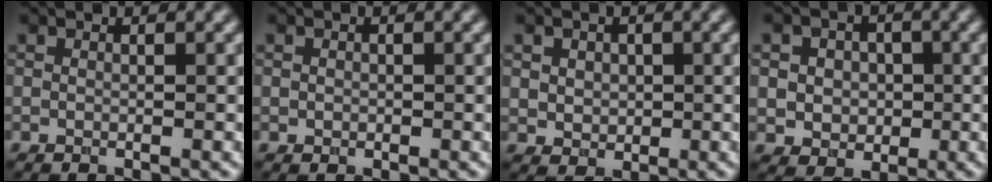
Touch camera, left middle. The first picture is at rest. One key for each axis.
{"total": 0.6, "fx": 0.0, "fy": 0.5, "fz": 0.1, "tx": 0.002, "ty": -0.003, "tz": -0.001}
{"total": 2.8, "fx": 0.9, "fy": 2.3, "fz": 1.3, "tx": -0.030, "ty": 0.003, "tz": 0.022}
{"total": 5.0, "fx": 0.8, "fy": 4.3, "fz": 2.5, "tx": -0.035, "ty": 0.016, "tz": -0.001}